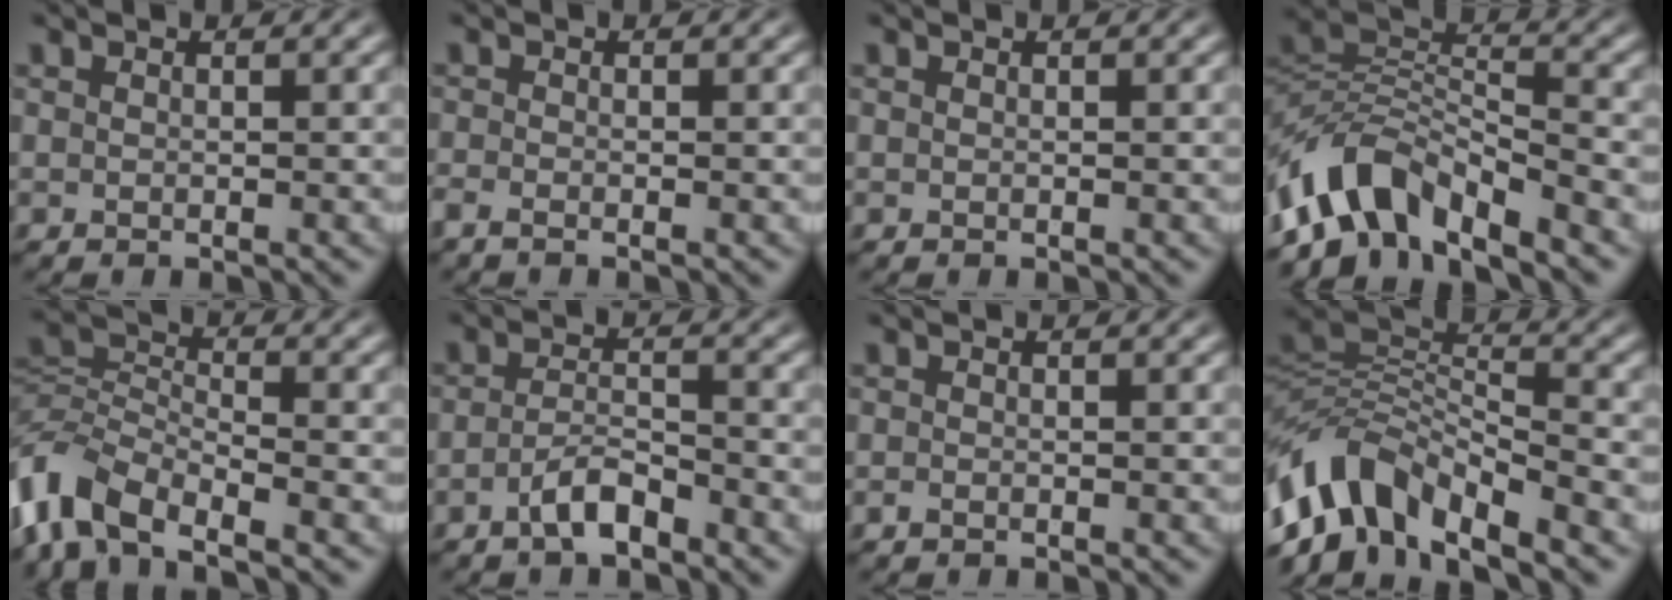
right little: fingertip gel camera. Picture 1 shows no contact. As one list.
[{"total": 1.4, "force": [-1.2, 0.5, 0.5], "torque": [-0.019, -0.010, -0.021]}, {"total": 0.0}, {"total": 9.2, "force": [-4.4, 5.9, 5.5], "torque": [-0.121, -0.040, -0.060]}, {"total": 6.1, "force": [-2.7, 4.2, 3.5], "torque": [-0.104, -0.034, -0.038]}, {"total": 3.1, "force": [-2.6, 0.7, 1.5], "torque": [-0.019, -0.003, -0.044]}, {"total": 0.7, "force": [-0.6, -0.2, 0.1], "torque": [-0.003, -0.009, -0.006]}, {"total": 11.3, "force": [-4.6, 8.1, 6.5], "torque": [-0.149, -0.045, -0.066]}]